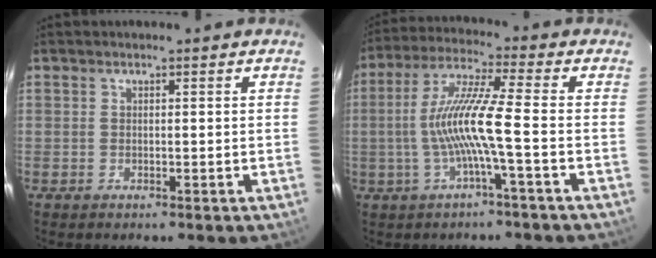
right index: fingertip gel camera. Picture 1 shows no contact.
{"total": 10.5, "force": [-2.2, -0.7, 10.2], "torque": [-0.206, 0.005, -0.039]}